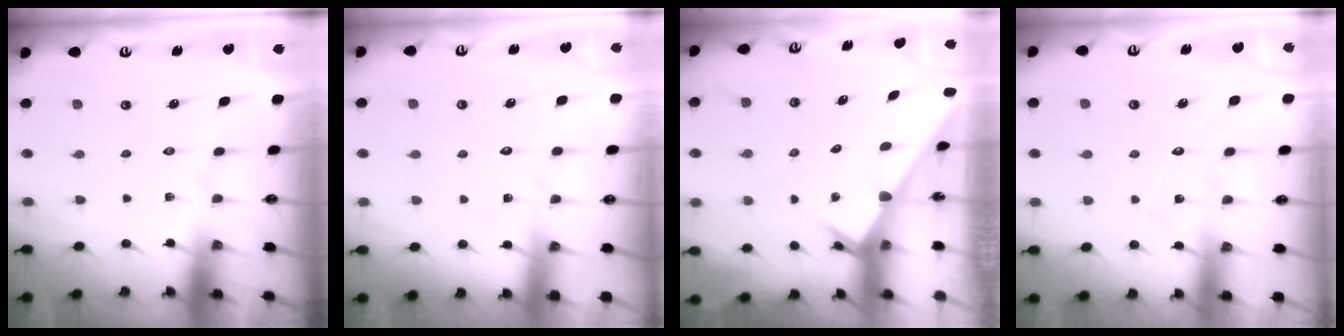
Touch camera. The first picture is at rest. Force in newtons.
{"total": 3.8, "press": 3.7, "slide": 0.3}
{"total": 2.5, "press": 2.5, "slide": 0.1}
{"total": 7.7, "press": 7.7, "slide": 0.4}